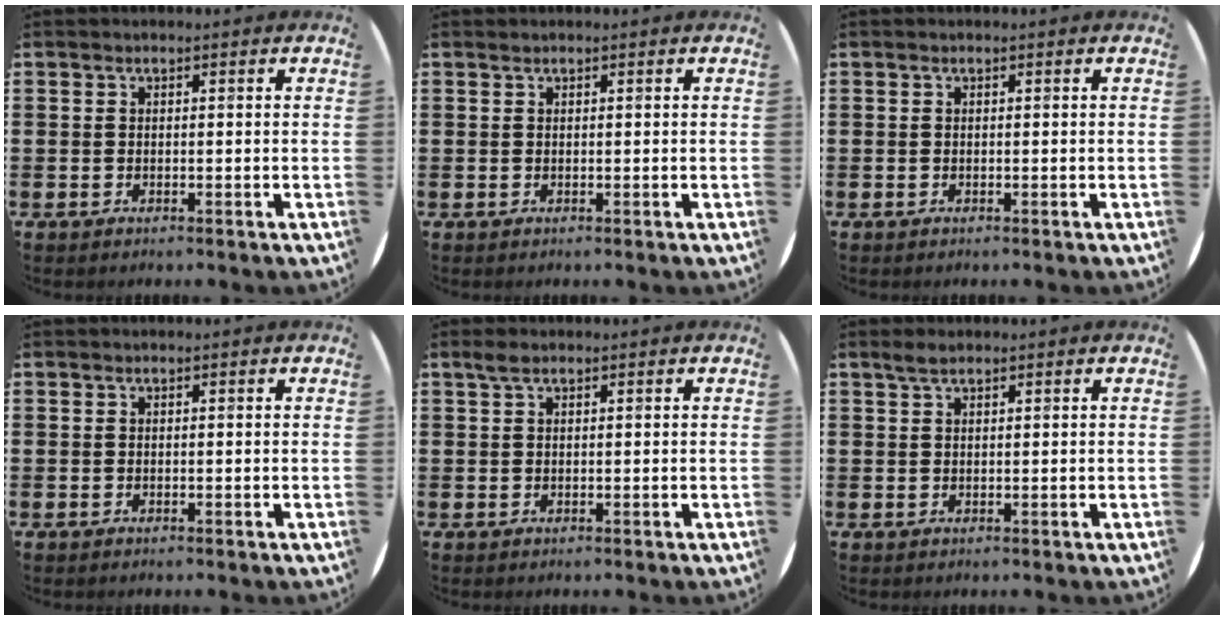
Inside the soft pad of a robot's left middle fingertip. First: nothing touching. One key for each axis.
{"total": 0.0}
{"total": 0.0}
{"total": 0.0}
{"total": 1.1, "fx": 0.8, "fy": 0.4, "fz": 0.6, "tx": -0.013, "ty": 0.005, "tz": 0.014}
{"total": 1.5, "fx": 1.2, "fy": 0.4, "fz": 0.8, "tx": -0.015, "ty": 0.003, "tz": 0.021}